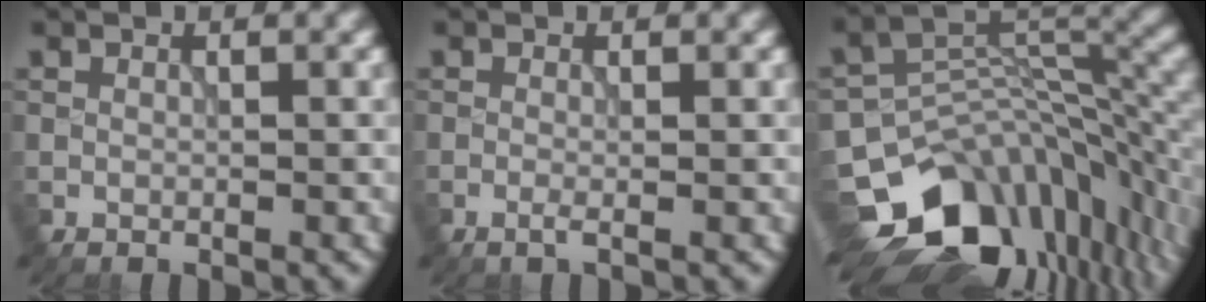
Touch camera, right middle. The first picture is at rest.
{"total": 0.8, "force": [-0.3, 0.1, 0.7], "torque": [-0.014, -0.003, -0.007]}
{"total": 13.8, "force": [-7.2, 8.7, 8.0], "torque": [-0.153, -0.024, -0.097]}